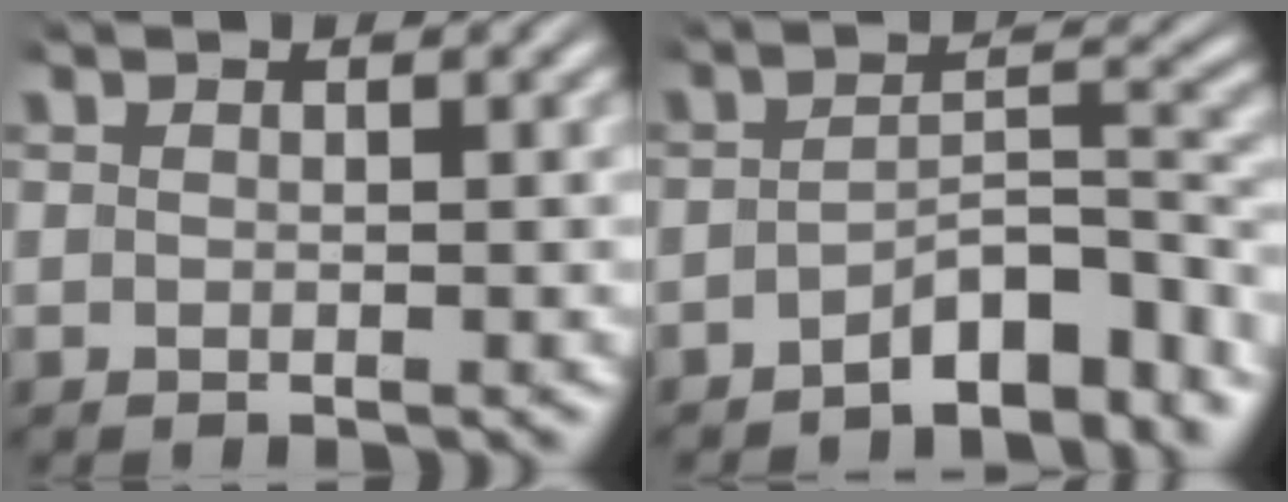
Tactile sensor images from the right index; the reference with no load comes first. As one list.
[{"total": 5.3, "force": [-4.1, 1.0, 3.2], "torque": [-0.036, -0.009, -0.062]}]